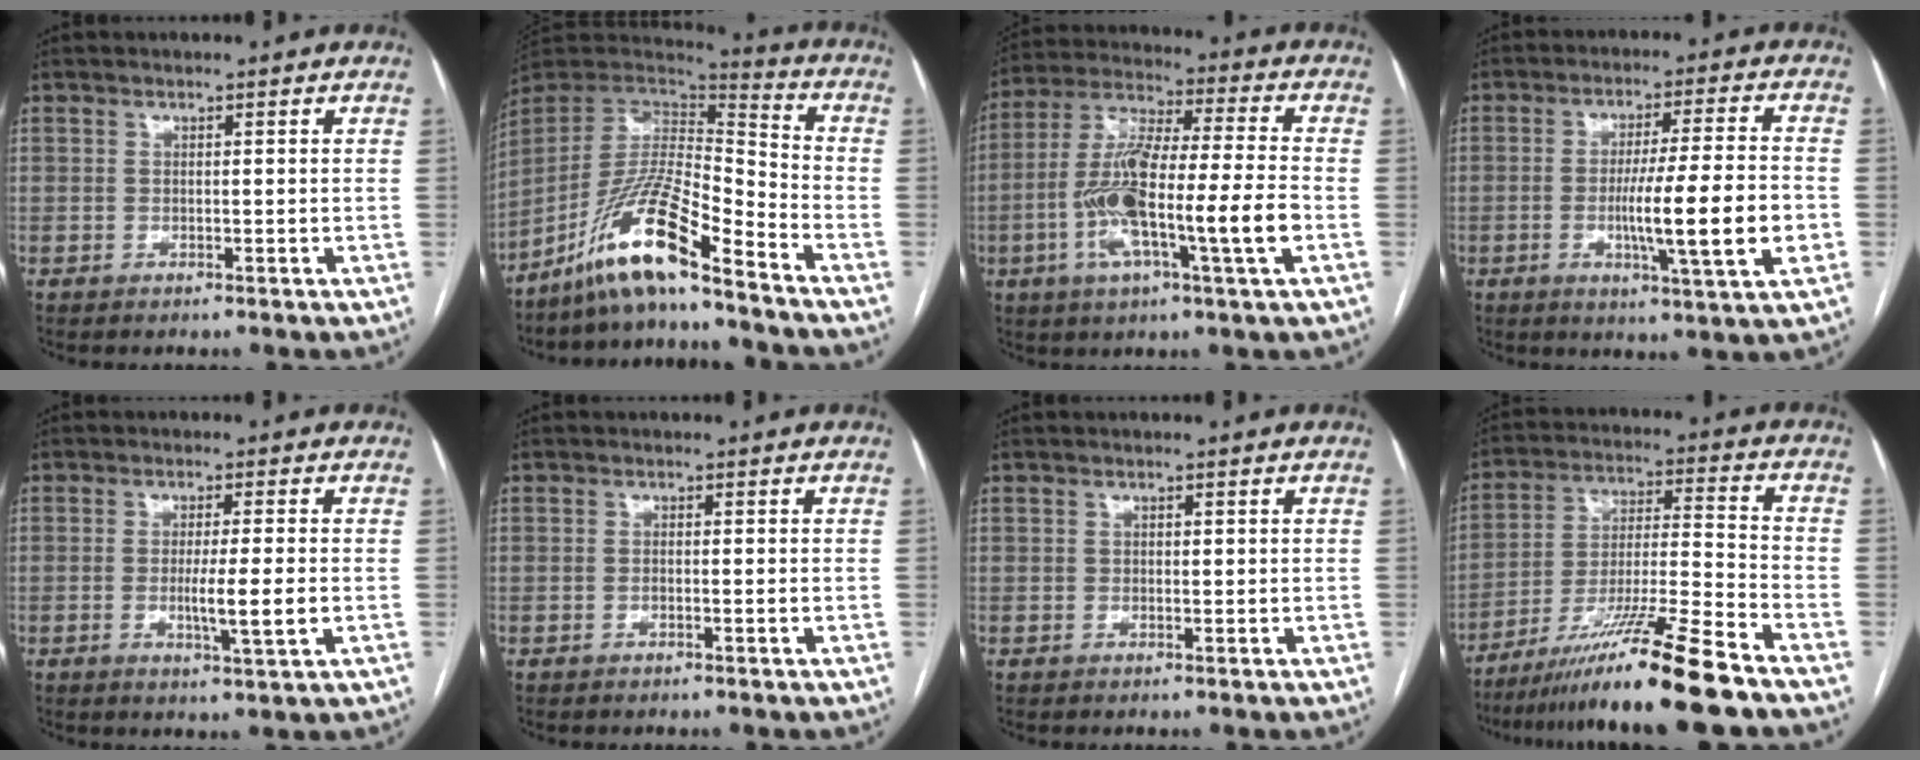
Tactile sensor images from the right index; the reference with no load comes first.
{"total": 14.5, "force": [-10.7, 1.4, 9.7], "torque": [-0.186, 0.005, -0.198]}
{"total": 16.8, "force": [-4.2, 1.3, 16.2], "torque": [-0.311, -0.001, -0.078]}
{"total": 12.8, "force": [-2.8, -0.2, 12.5], "torque": [-0.201, -0.010, -0.048]}
{"total": 6.3, "force": [-1.2, -0.3, 6.1], "torque": [-0.104, -0.013, -0.020]}
{"total": 1.0, "force": [-0.2, 0.2, 0.9], "torque": [-0.017, -0.001, -0.003]}
{"total": 0.6, "force": [0.1, 0.3, 0.4], "torque": [-0.006, 0.000, 0.002]}
{"total": 17.2, "force": [-13.4, -1.7, 10.7], "torque": [-0.196, -0.026, -0.232]}